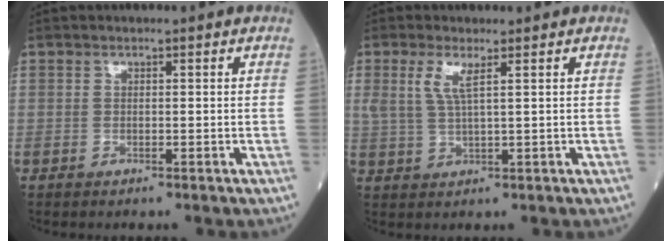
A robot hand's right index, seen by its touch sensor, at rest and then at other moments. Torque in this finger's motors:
{"motor_torque": [0.59, 0.42, 0.35, 0.11]}